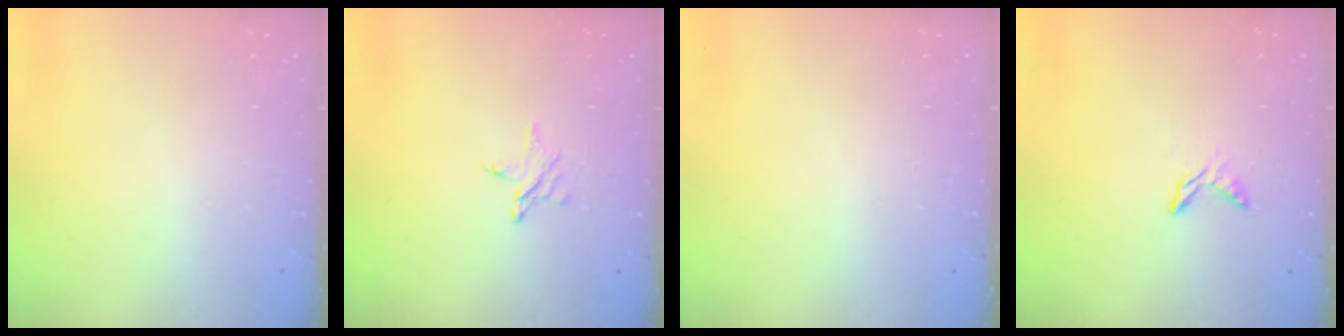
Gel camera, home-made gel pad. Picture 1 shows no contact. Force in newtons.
{"total": 3.6, "press": 3.6, "slide": 0.3}
{"total": 0.0}
{"total": 5.1, "press": 5.1, "slide": 0.4}